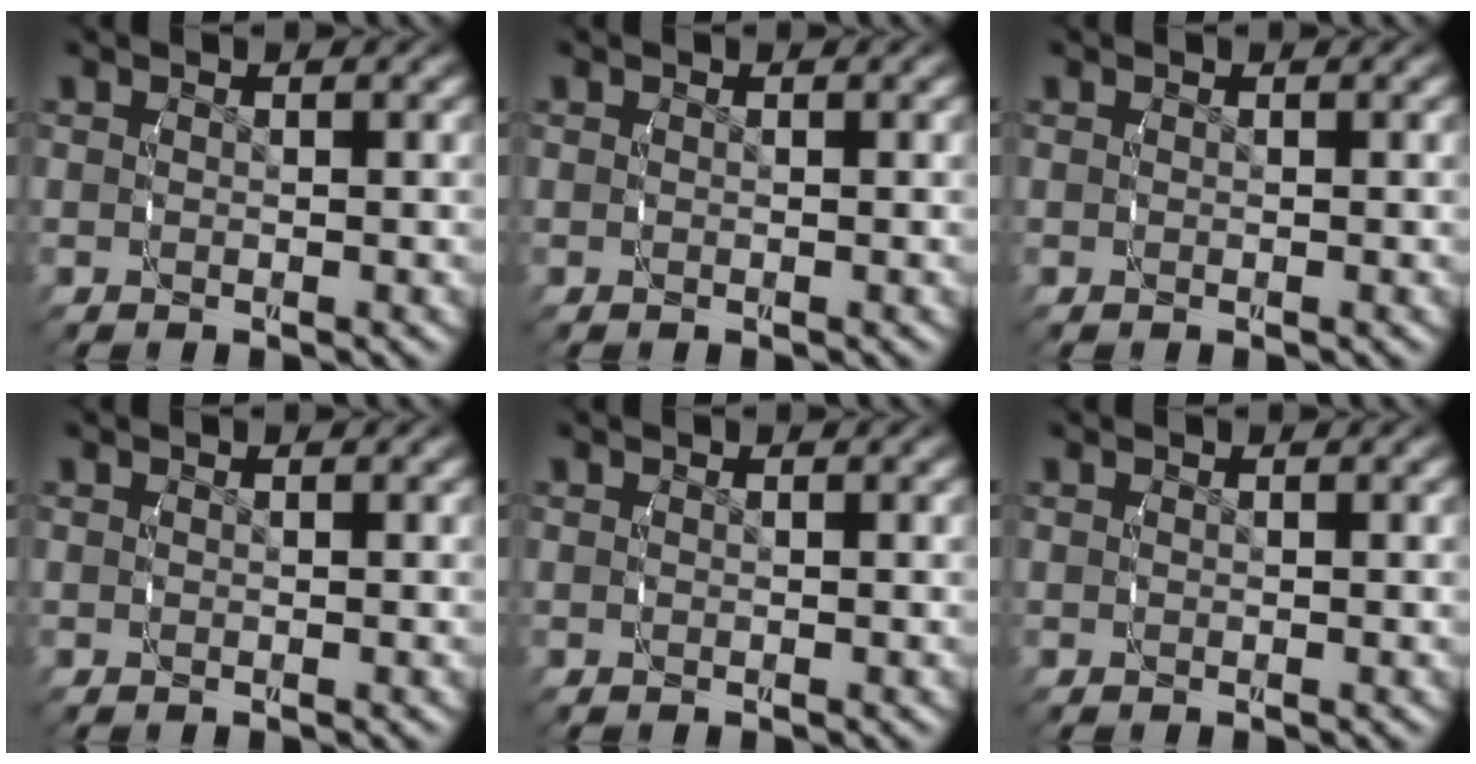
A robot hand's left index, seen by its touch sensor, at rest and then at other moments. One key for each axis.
{"total": 0.0}
{"total": 0.0}
{"total": 0.0}
{"total": 0.0}
{"total": 0.0}